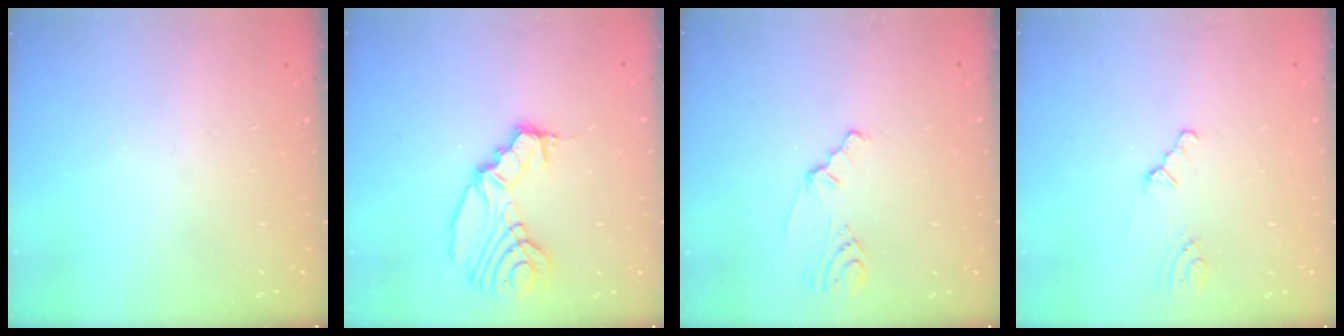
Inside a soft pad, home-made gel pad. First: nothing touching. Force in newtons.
{"total": 11.6, "press": 10.9, "slide": 3.9}
{"total": 1.8, "press": 1.7, "slide": 0.6}
{"total": 1.0, "press": 0.9, "slide": 0.3}